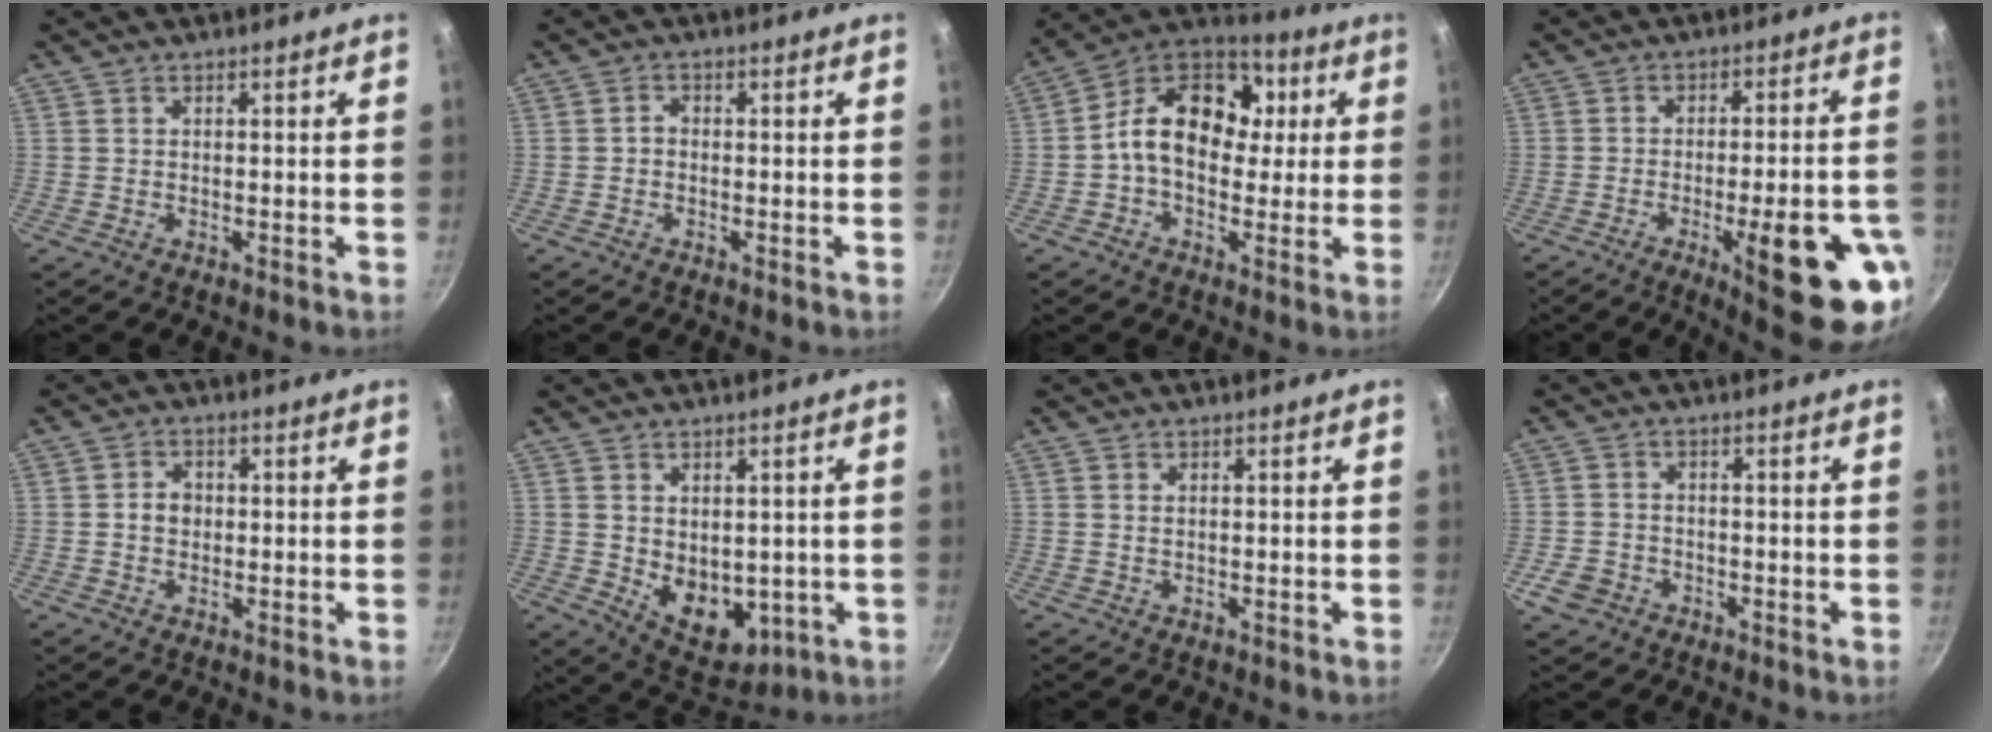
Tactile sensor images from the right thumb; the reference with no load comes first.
{"total": 1.3, "force": [-0.4, 1.0, 0.8], "torque": [-0.013, 0.008, -0.011]}
{"total": 16.1, "force": [1.4, 11.8, 10.8], "torque": [-0.131, 0.029, -0.002]}
{"total": 19.0, "force": [-6.8, 5.0, 17.0], "torque": [-0.195, 0.017, -0.083]}
{"total": 3.1, "force": [0.0, 2.6, 1.7], "torque": [-0.013, 0.008, -0.002]}
{"total": 10.2, "force": [-0.2, 7.2, 7.2], "torque": [-0.076, -0.024, 0.023]}
{"total": 0.7, "force": [0.3, 0.4, 0.5], "torque": [-0.009, 0.001, 0.006]}
{"total": 3.9, "force": [-1.7, 3.1, 1.6], "torque": [-0.032, 0.015, -0.027]}